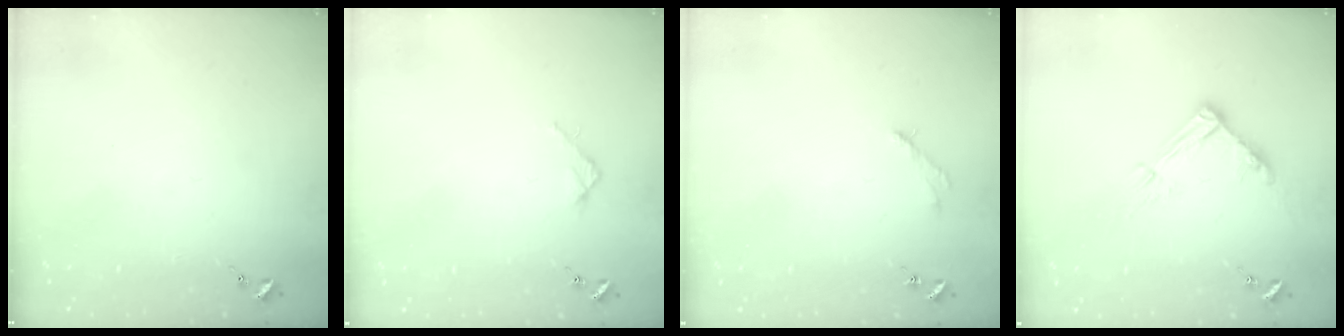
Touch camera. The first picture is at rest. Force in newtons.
{"total": 2.7, "press": 2.7, "slide": 0.3}
{"total": 2.5, "press": 2.5, "slide": 0.3}
{"total": 9.8, "press": 9.8, "slide": 1.0}